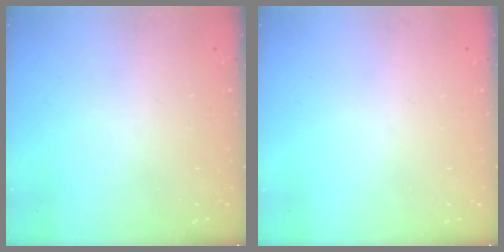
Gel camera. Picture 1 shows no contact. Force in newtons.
{"total": 0.0}